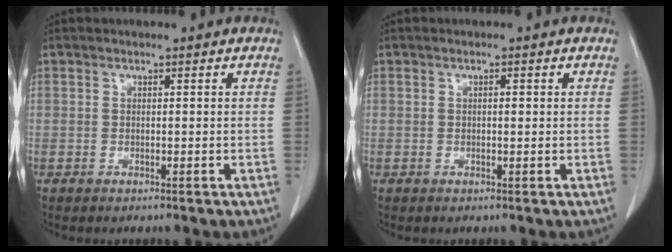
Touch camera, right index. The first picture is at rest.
{"total": 0.8, "force": [0.1, 0.2, 0.8], "torque": [-0.014, 0.001, 0.002]}